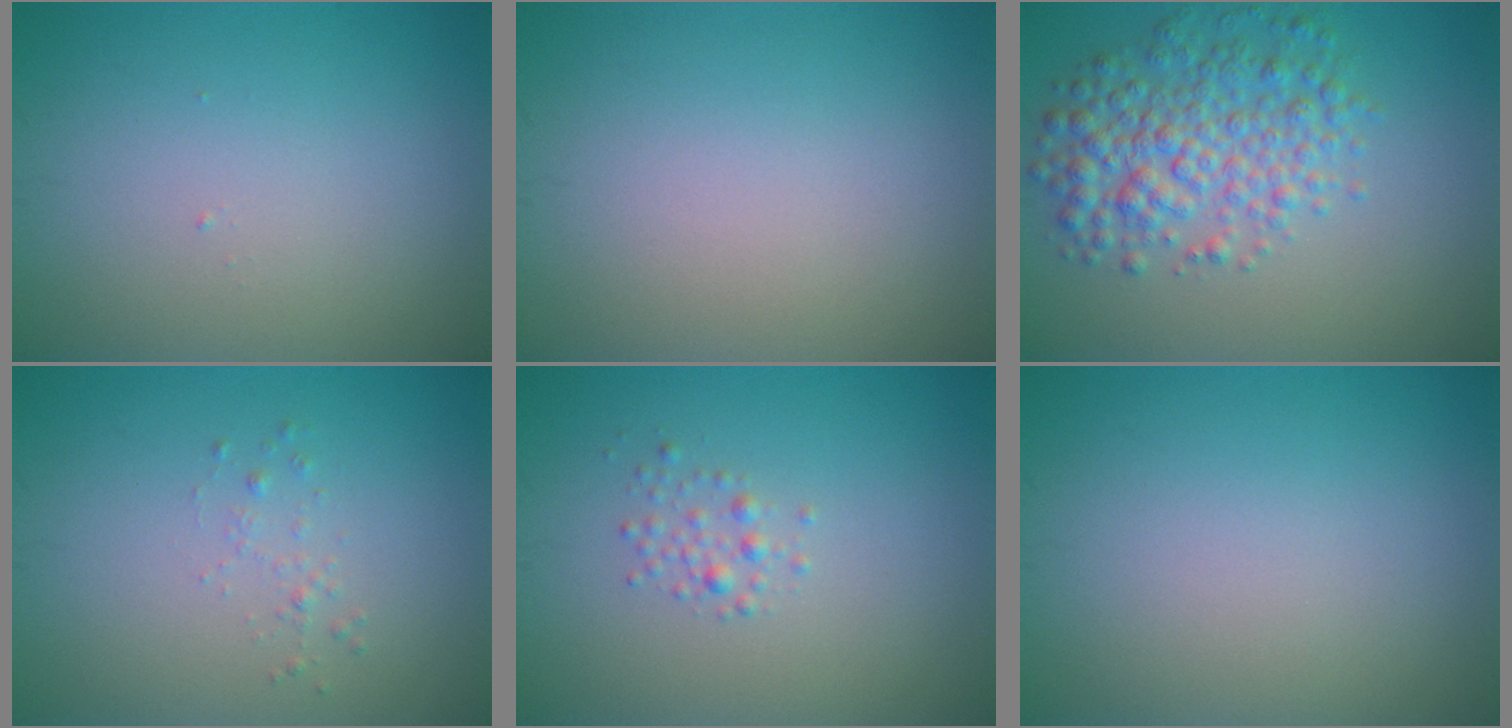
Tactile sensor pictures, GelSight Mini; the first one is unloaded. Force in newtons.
{"total": 0.0}
{"total": 5.5, "press": 5.5, "slide": 0.1}
{"total": 0.8, "press": 0.8, "slide": 0.0}
{"total": 1.2, "press": 1.2, "slide": 0.1}
{"total": 0.0}